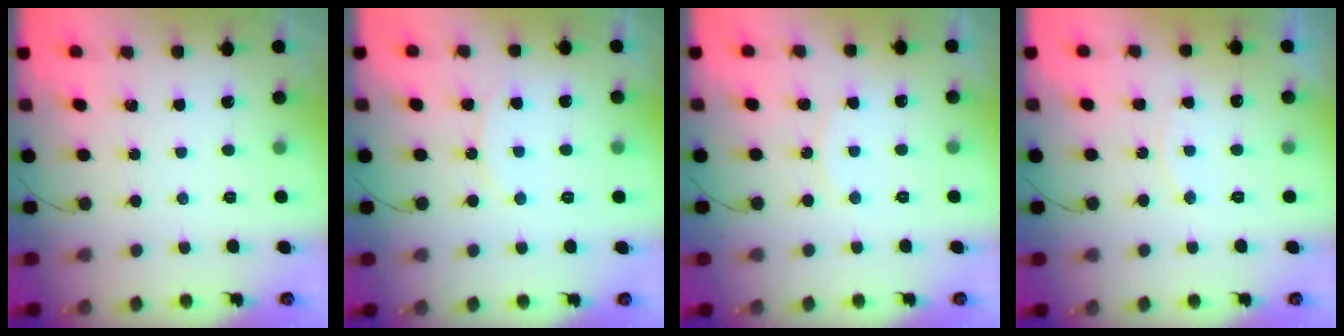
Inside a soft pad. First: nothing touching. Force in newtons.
{"total": 7.9, "press": 7.9, "slide": 0.8}
{"total": 4.0, "press": 3.9, "slide": 0.4}
{"total": 4.4, "press": 4.4, "slide": 0.5}